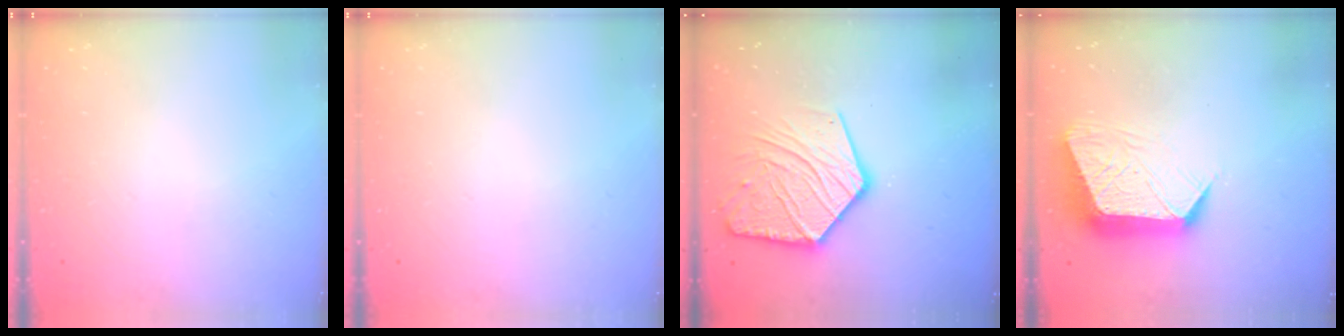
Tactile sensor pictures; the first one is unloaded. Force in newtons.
{"total": 0.0}
{"total": 17.3, "press": 17.2, "slide": 1.7}
{"total": 13.1, "press": 13.1, "slide": 1.2}